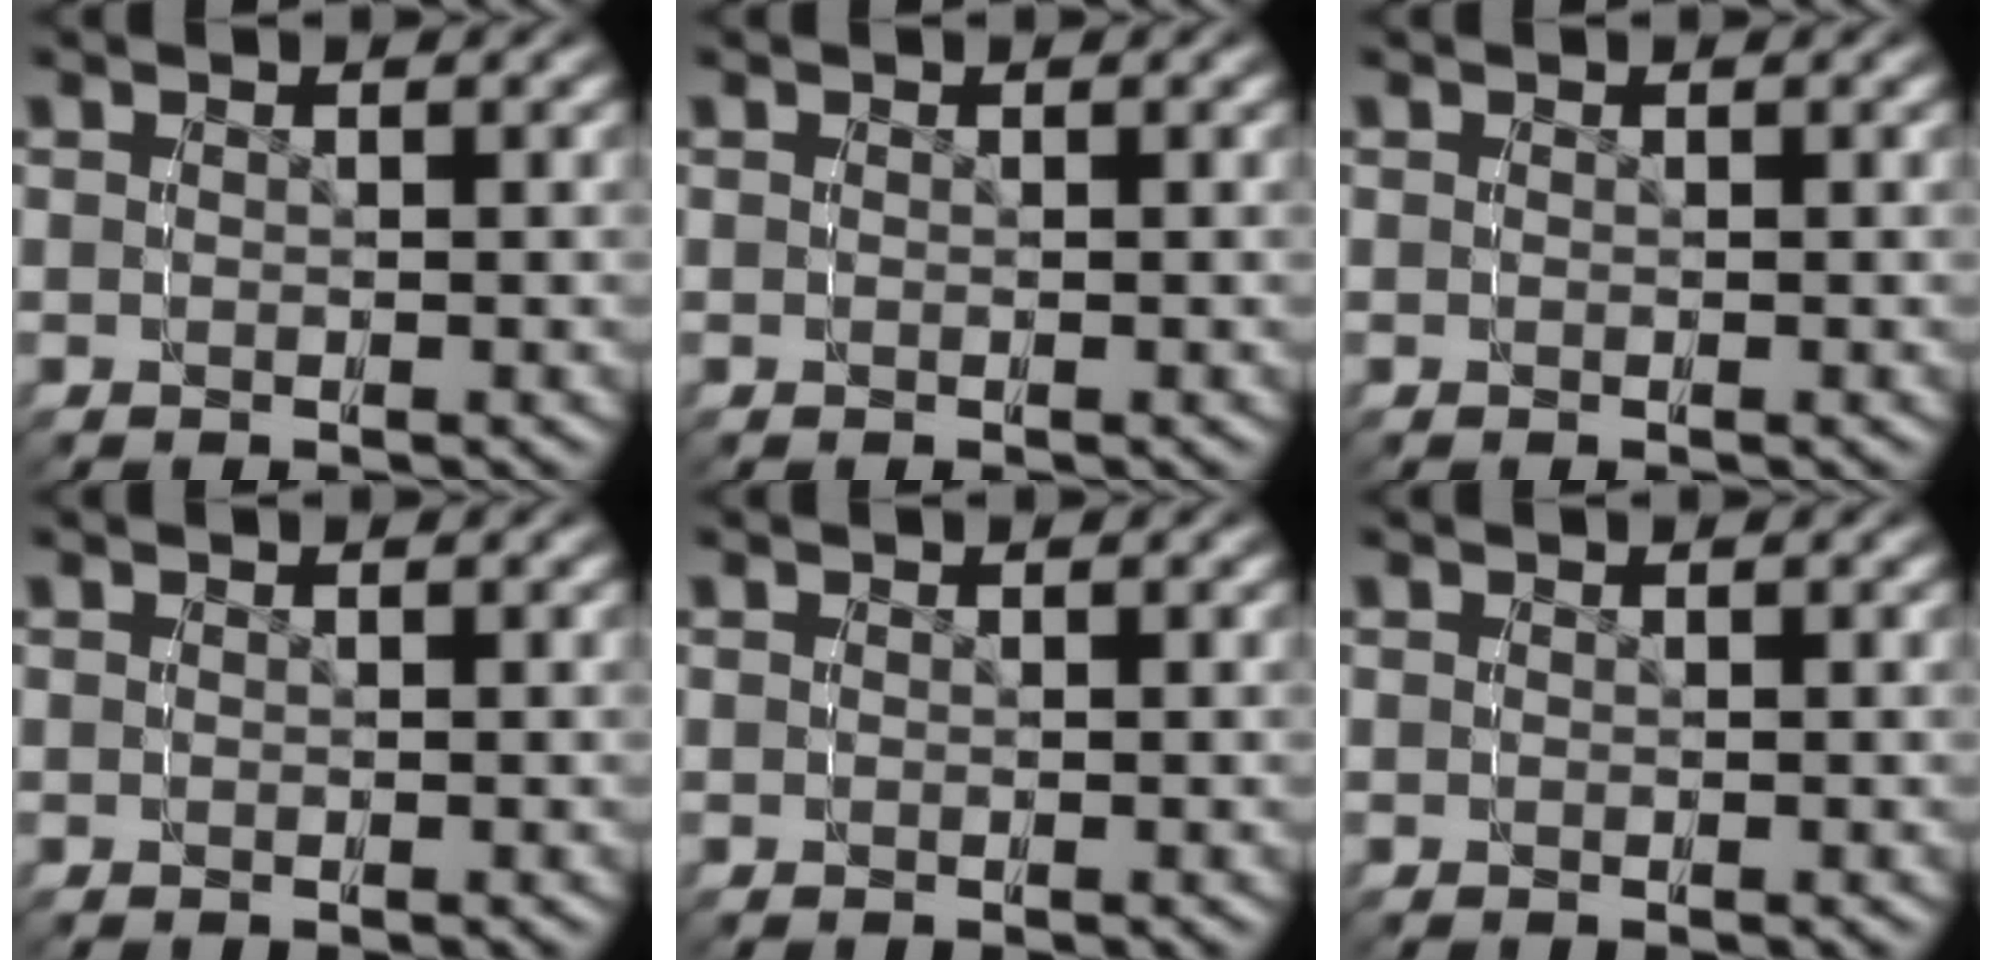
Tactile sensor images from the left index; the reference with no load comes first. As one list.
[{"total": 0.0}, {"total": 0.0}, {"total": 0.0}, {"total": 0.0}, {"total": 0.0}]